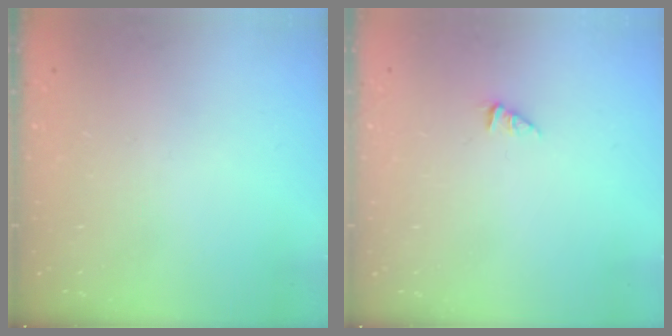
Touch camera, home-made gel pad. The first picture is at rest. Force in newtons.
{"total": 0.0}